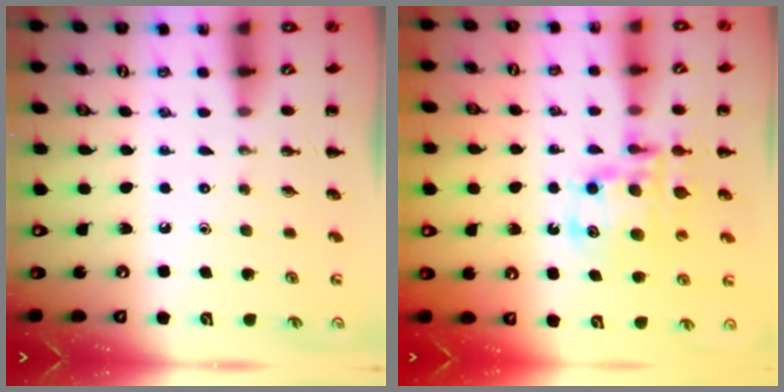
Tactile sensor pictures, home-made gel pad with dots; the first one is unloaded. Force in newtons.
{"total": 11.9, "press": 11.5, "slide": 3.1}